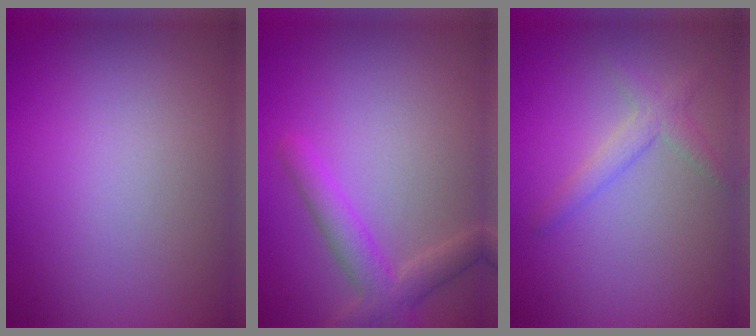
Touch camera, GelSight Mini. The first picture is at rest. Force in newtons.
{"total": 3.2, "press": 3.2, "slide": 0.1}
{"total": 2.0, "press": 2.0, "slide": 0.2}